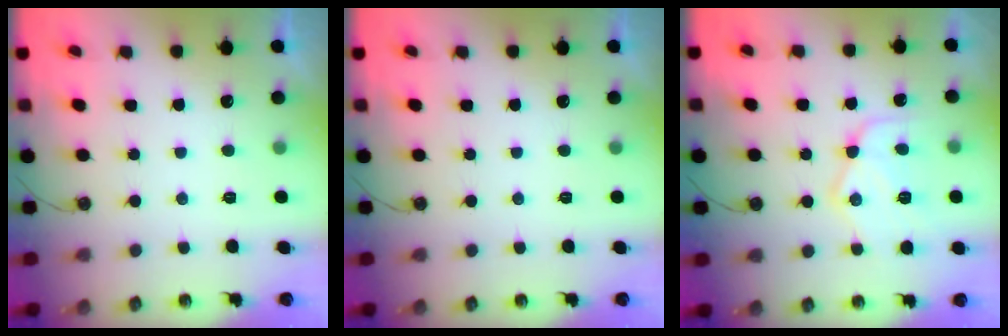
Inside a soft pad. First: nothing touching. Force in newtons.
{"total": 0.0}
{"total": 15.1, "press": 15.0, "slide": 1.3}